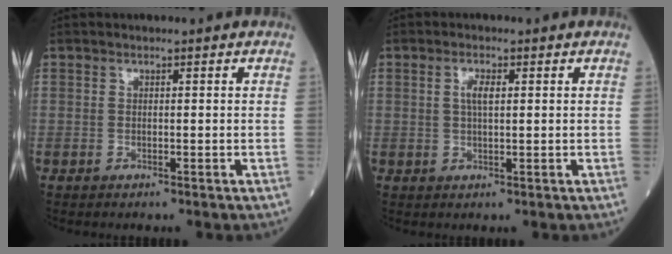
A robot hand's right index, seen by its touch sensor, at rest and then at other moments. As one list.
[{"total": 2.4, "force": [0.6, 0.6, 2.3], "torque": [-0.050, 0.002, 0.011]}]